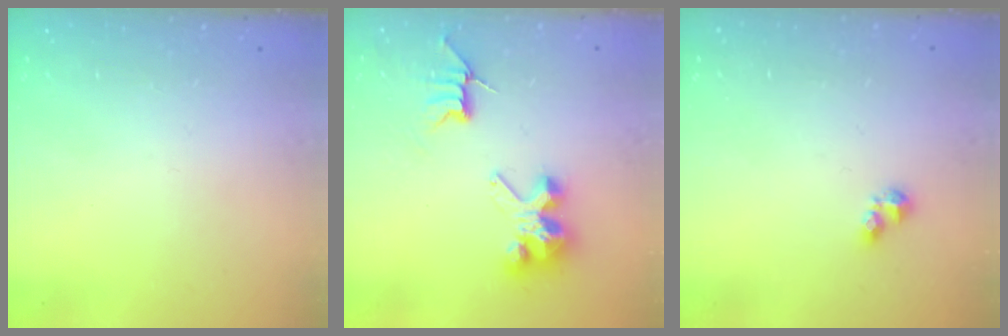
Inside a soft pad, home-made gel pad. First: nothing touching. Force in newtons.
{"total": 8.3, "press": 8.3, "slide": 0.5}
{"total": 4.5, "press": 4.5, "slide": 0.5}